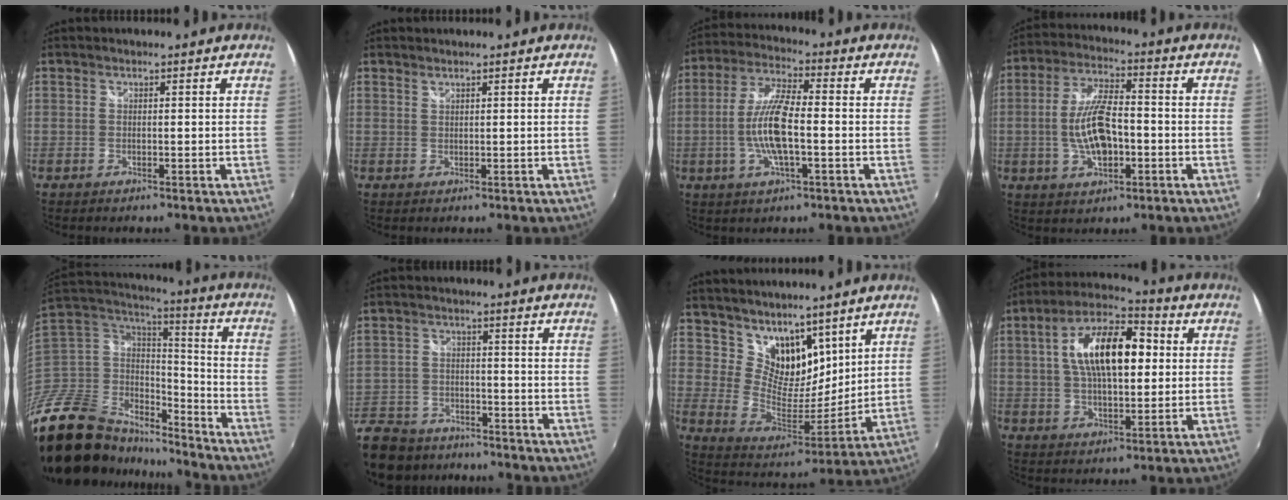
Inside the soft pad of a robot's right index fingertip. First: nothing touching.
{"total": 0.6, "force": [0.6, 0.0, 0.1], "torque": [-0.001, 0.002, 0.012]}
{"total": 10.8, "force": [-2.1, 2.5, 10.3], "torque": [-0.210, 0.001, -0.043]}
{"total": 11.1, "force": [-2.1, 4.7, 9.8], "torque": [-0.198, 0.005, -0.035]}
{"total": 28.1, "force": [-20.1, 14.5, 13.3], "torque": [-0.291, 0.013, -0.333]}
{"total": 17.4, "force": [-12.4, 10.2, 6.7], "torque": [-0.196, -0.008, -0.201]}
{"total": 13.4, "force": [9.4, 7.5, 5.9], "torque": [-0.106, -0.003, 0.182]}
{"total": 16.2, "force": [2.7, 7.5, 14.1], "torque": [-0.252, 0.027, 0.038]}